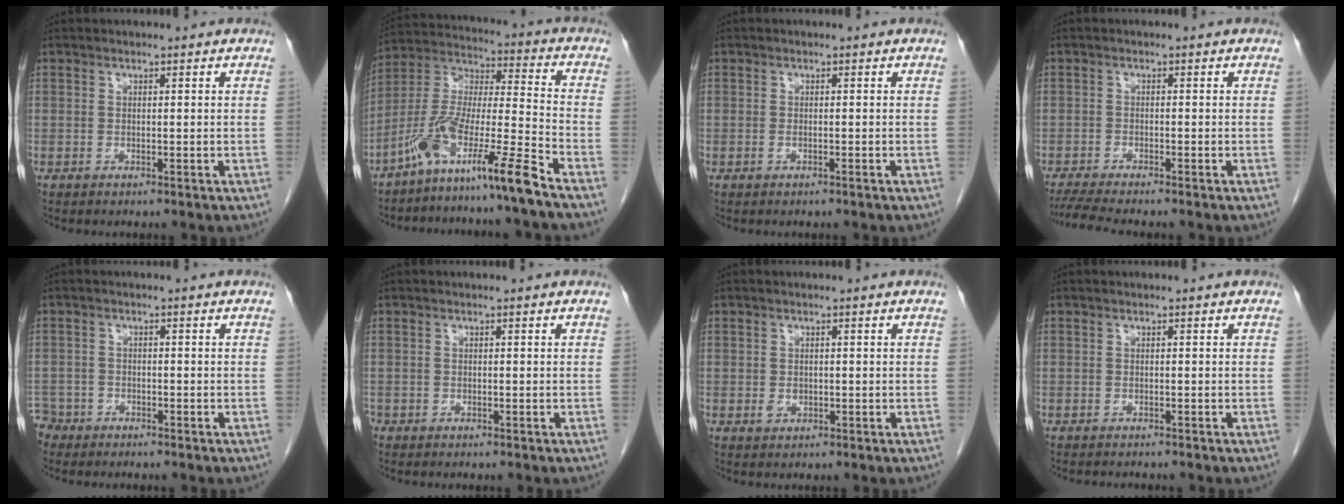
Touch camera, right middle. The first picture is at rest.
{"total": 13.1, "force": [-9.5, -1.3, 9.0], "torque": [-0.180, -0.003, -0.175]}
{"total": 0.5, "force": [-0.3, 0.1, 0.4], "torque": [-0.012, 0.000, -0.005]}
{"total": 5.3, "force": [-4.7, -0.3, 2.4], "torque": [-0.042, -0.018, -0.081]}
{"total": 3.6, "force": [-3.1, 1.8, -0.5], "torque": [0.006, 0.001, -0.064]}
{"total": 0.7, "force": [-0.5, 0.4, 0.1], "torque": [-0.010, 0.001, -0.011]}
{"total": 1.3, "force": [-0.3, 1.0, 0.8], "torque": [-0.016, 0.000, 0.000]}
{"total": 2.2, "force": [-2.1, 0.3, 0.6], "torque": [-0.008, -0.005, -0.026]}